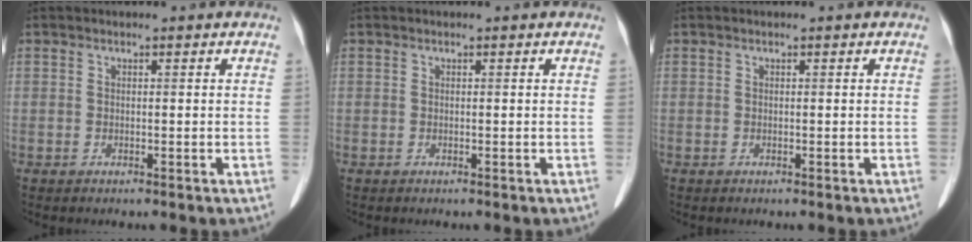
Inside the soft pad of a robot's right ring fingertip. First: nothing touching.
{"total": 0.0}
{"total": 0.0}